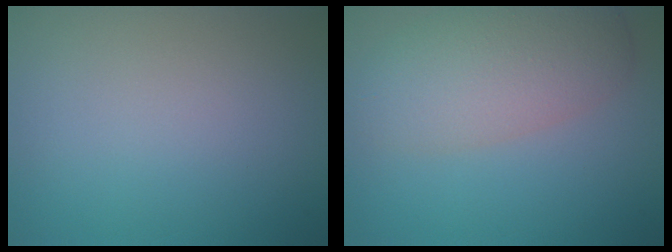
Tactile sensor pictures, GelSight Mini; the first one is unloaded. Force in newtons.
{"total": 5.7, "press": 5.7, "slide": 0.1}